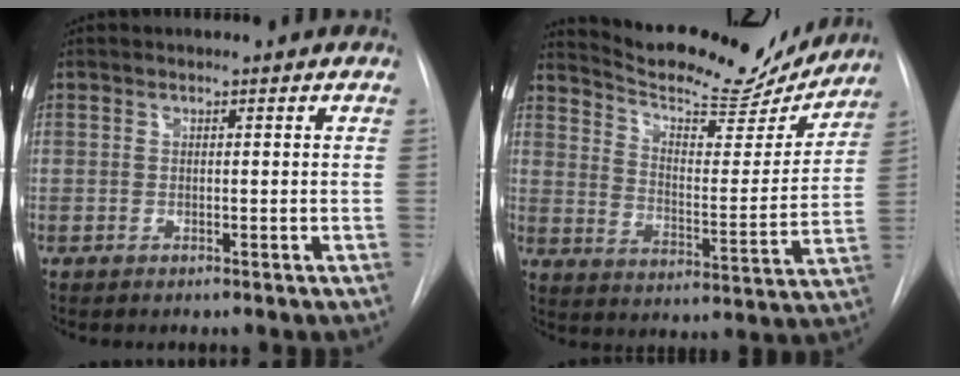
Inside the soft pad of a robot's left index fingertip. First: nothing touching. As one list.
[{"total": 19.2, "force": [18.0, 3.9, 5.6], "torque": [-0.085, -0.030, 0.254]}]